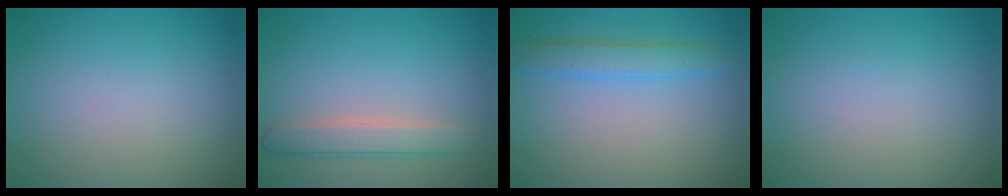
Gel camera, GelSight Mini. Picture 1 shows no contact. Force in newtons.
{"total": 2.6, "press": 2.6, "slide": 0.1}
{"total": 2.7, "press": 2.7, "slide": 0.1}
{"total": 0.0}